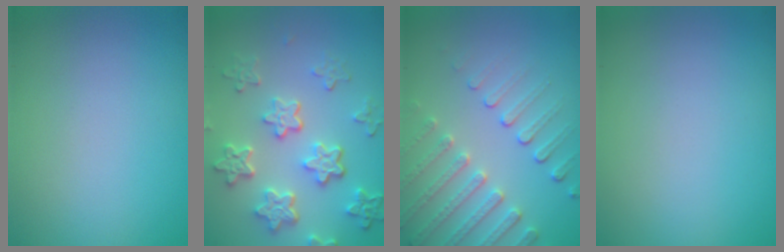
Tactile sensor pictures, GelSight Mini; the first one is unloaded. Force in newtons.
{"total": 5.9, "press": 4.4, "slide": 3.9}
{"total": 4.7, "press": 3.7, "slide": 2.8}
{"total": 0.0}